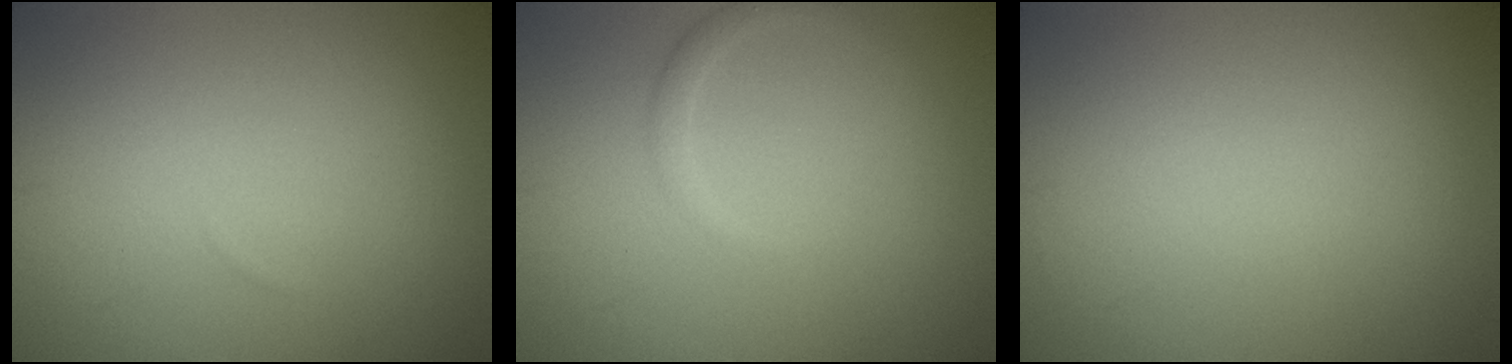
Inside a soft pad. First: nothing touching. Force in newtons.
{"total": 1.2, "press": 1.2, "slide": 0.1}
{"total": 0.0}